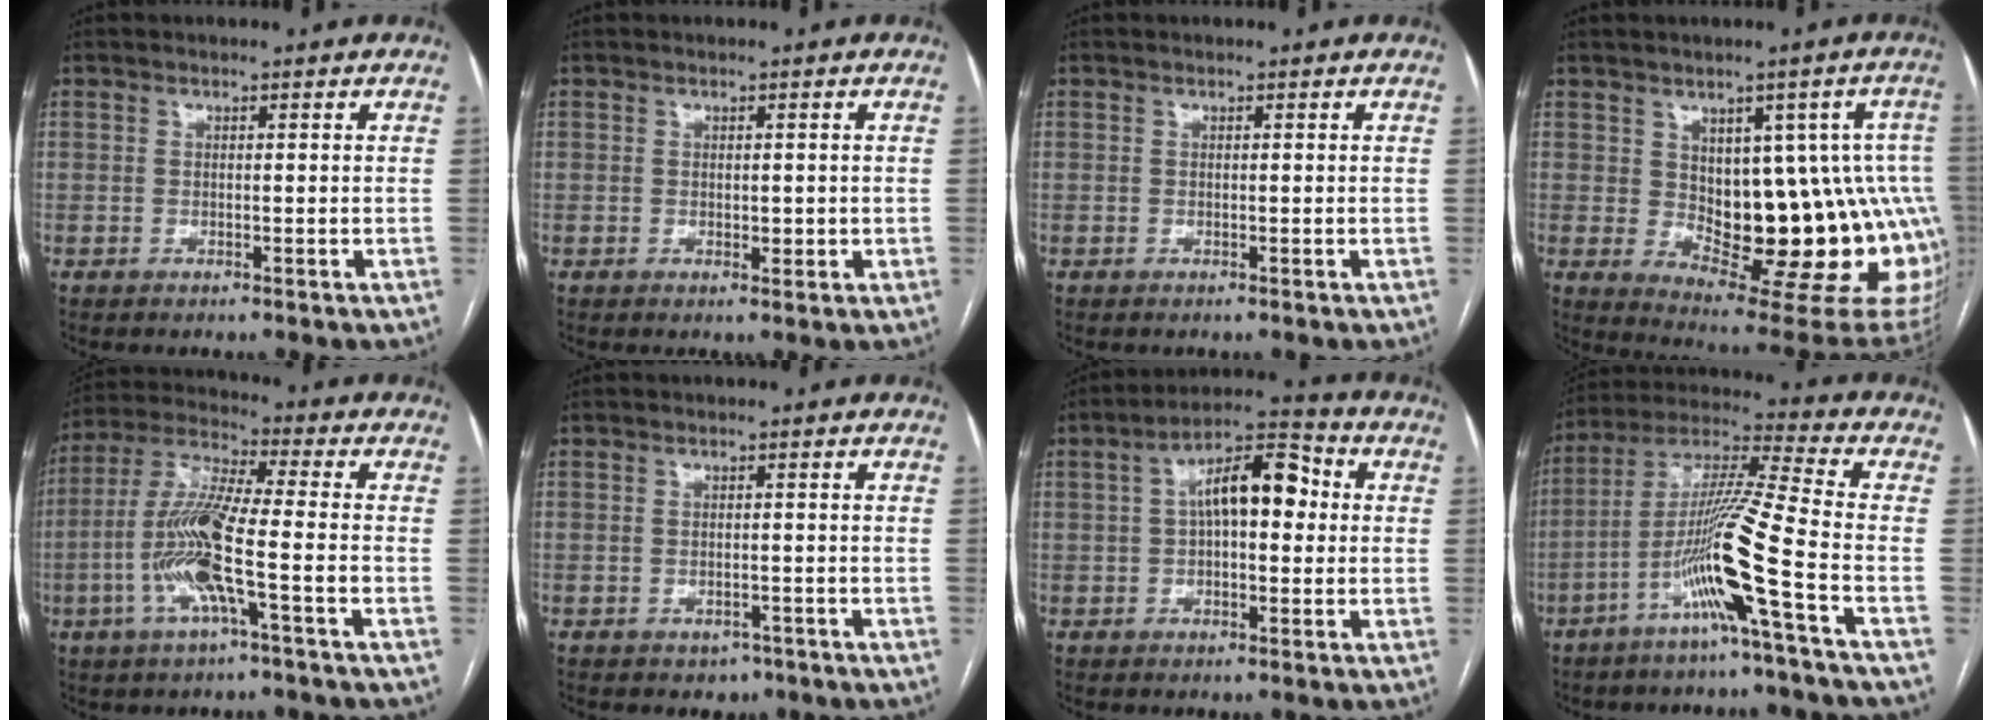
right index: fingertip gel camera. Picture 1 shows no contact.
{"total": 1.7, "force": [0.0, 1.1, 1.3], "torque": [-0.016, 0.000, 0.003]}
{"total": 0.0}
{"total": 19.2, "force": [-0.4, 8.5, 17.2], "torque": [-0.142, 0.017, 0.019]}
{"total": 12.2, "force": [-3.5, 0.9, 11.6], "torque": [-0.245, 0.004, -0.071]}
{"total": 2.2, "force": [-1.4, 1.5, 0.7], "torque": [-0.008, 0.003, -0.010]}
{"total": 10.3, "force": [1.4, 3.9, 9.4], "torque": [-0.161, 0.039, 0.017]}
{"total": 13.7, "force": [-5.7, -1.9, 12.3], "torque": [-0.238, -0.003, -0.113]}